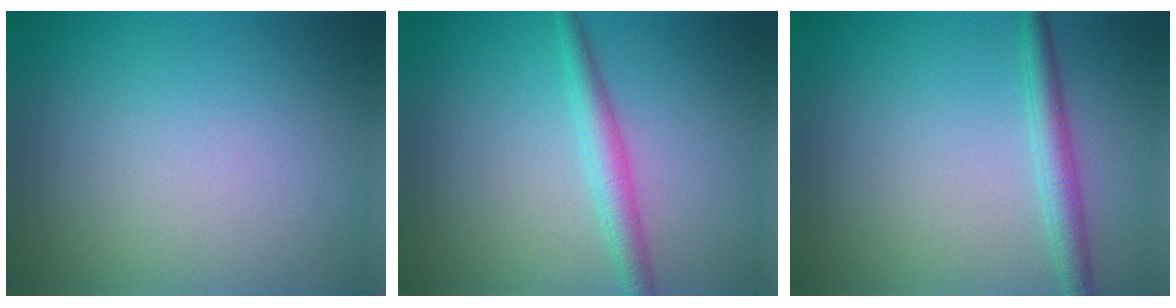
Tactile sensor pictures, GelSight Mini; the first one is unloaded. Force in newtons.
{"total": 2.7, "press": 2.6, "slide": 0.1}
{"total": 2.6, "press": 2.6, "slide": 0.1}